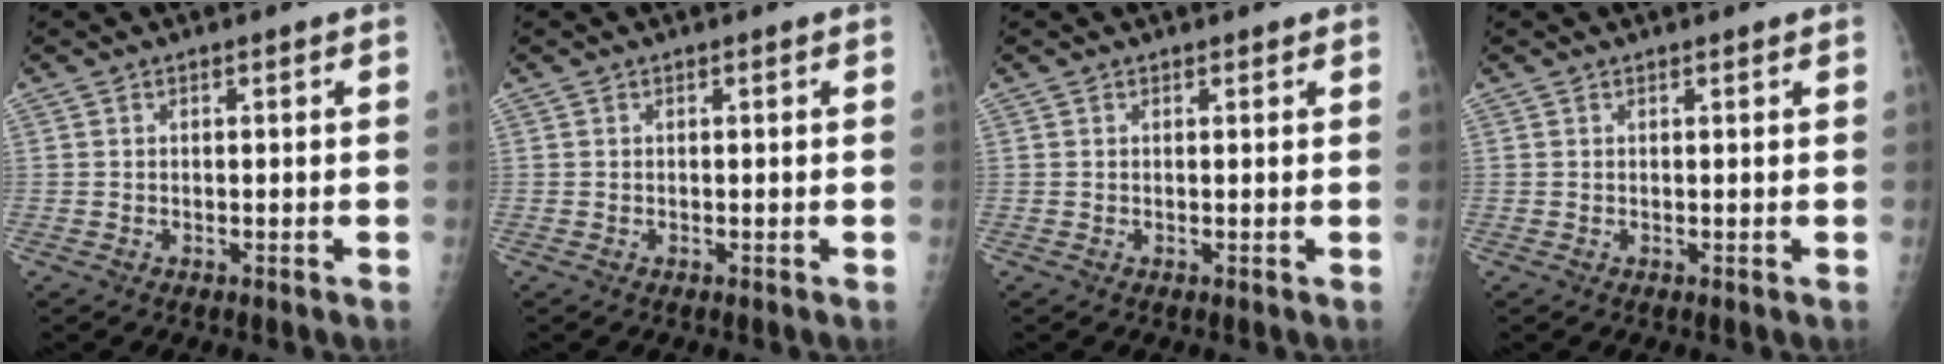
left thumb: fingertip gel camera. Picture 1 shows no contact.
{"total": 0.0}
{"total": 0.5, "force": [0.4, 0.2, 0.0], "torque": [-0.004, -0.003, 0.005]}
{"total": 0.6, "force": [0.5, 0.1, 0.2], "torque": [-0.005, 0.001, 0.008]}